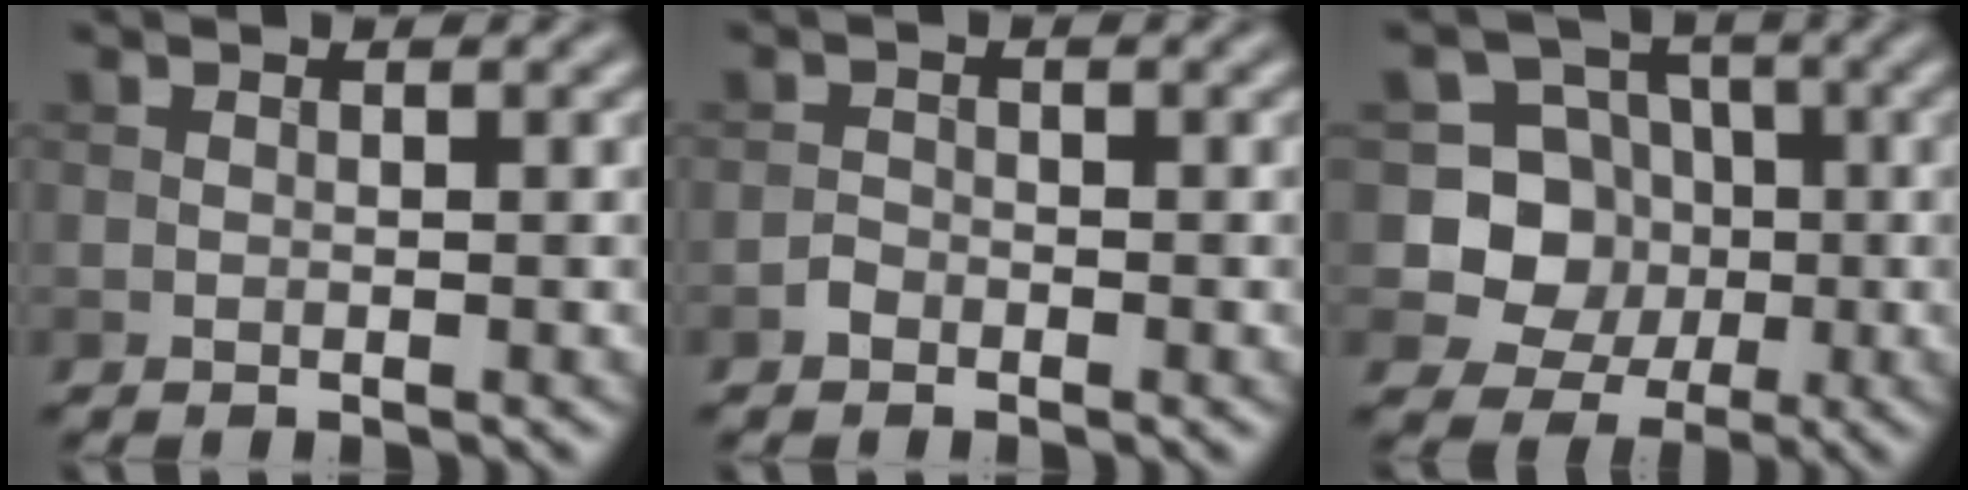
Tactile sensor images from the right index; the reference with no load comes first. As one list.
[{"total": 0.9, "force": [-0.6, 0.6, 0.2], "torque": [0.000, 0.002, -0.013]}, {"total": 5.8, "force": [-0.2, 5.6, 1.6], "torque": [-0.011, 0.002, -0.029]}]